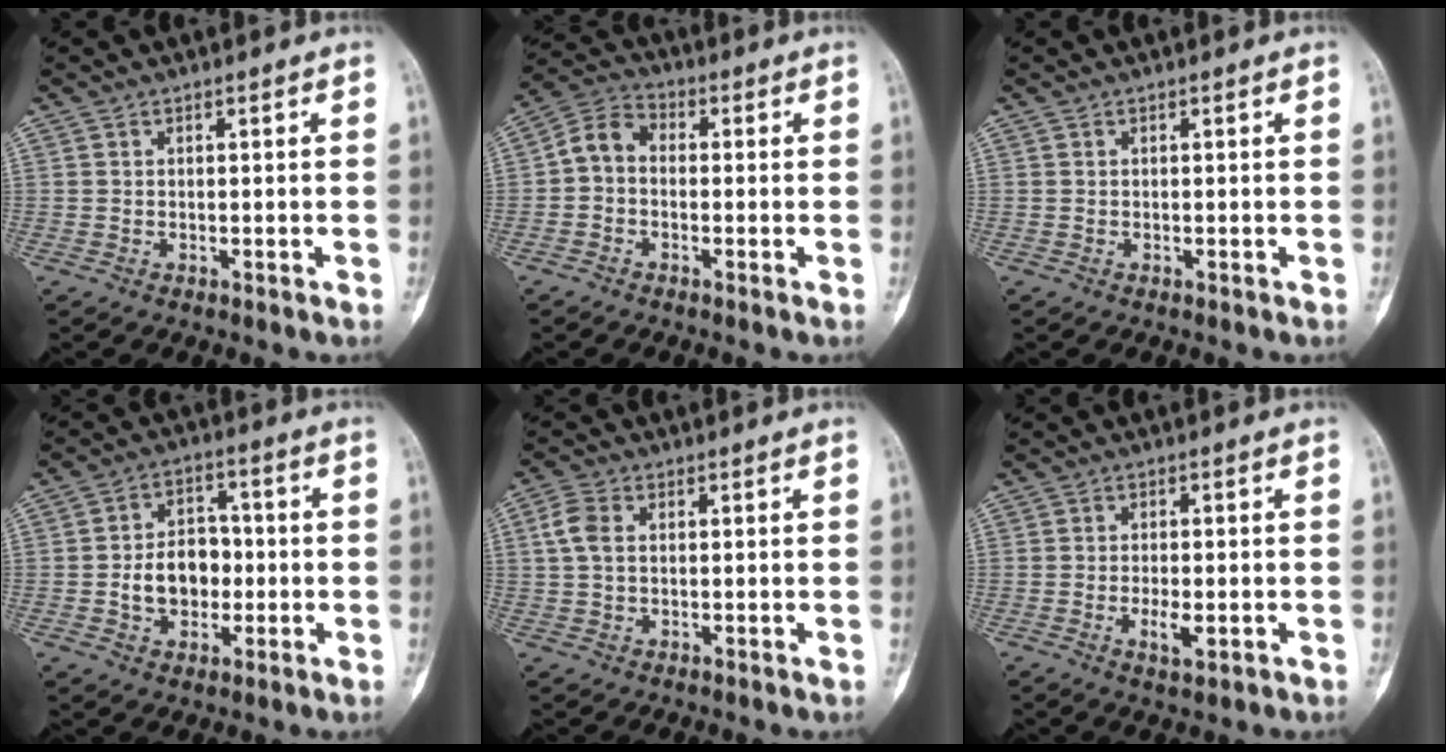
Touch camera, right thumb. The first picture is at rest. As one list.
[{"total": 5.9, "force": [-0.5, 4.5, 3.9], "torque": [-0.060, 0.022, -0.028]}, {"total": 0.0}, {"total": 9.6, "force": [-1.3, 7.2, 6.1], "torque": [-0.071, 0.023, -0.023]}, {"total": 4.5, "force": [0.9, 3.0, 3.2], "torque": [-0.073, 0.010, 0.014]}, {"total": 3.8, "force": [-1.1, 1.6, 3.3], "torque": [-0.056, -0.002, -0.016]}]